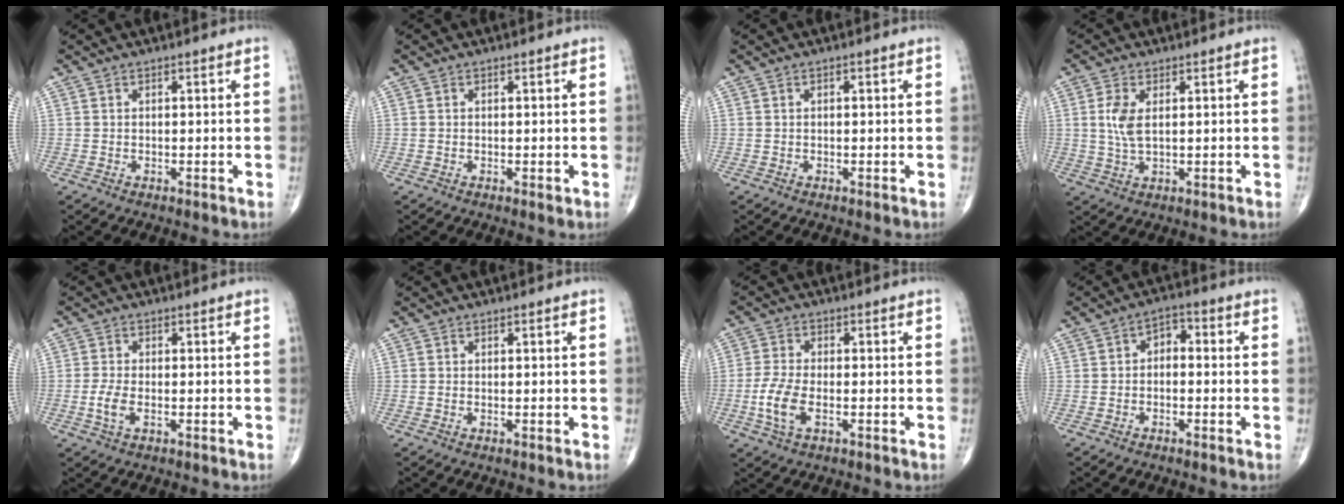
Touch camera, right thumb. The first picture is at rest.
{"total": 0.5, "force": [-0.1, 0.3, 0.4], "torque": [-0.007, -0.003, -0.002]}
{"total": 0.0}
{"total": 4.7, "force": [1.0, 2.2, 4.1], "torque": [-0.094, -0.004, 0.021]}
{"total": 3.6, "force": [-0.9, 1.8, 3.0], "torque": [-0.071, 0.002, -0.020]}
{"total": 0.0}
{"total": 6.5, "force": [-1.8, 3.1, 5.4], "torque": [-0.127, 0.004, -0.037]}
{"total": 3.5, "force": [-0.4, 2.3, 2.6], "torque": [-0.026, 0.021, -0.020]}